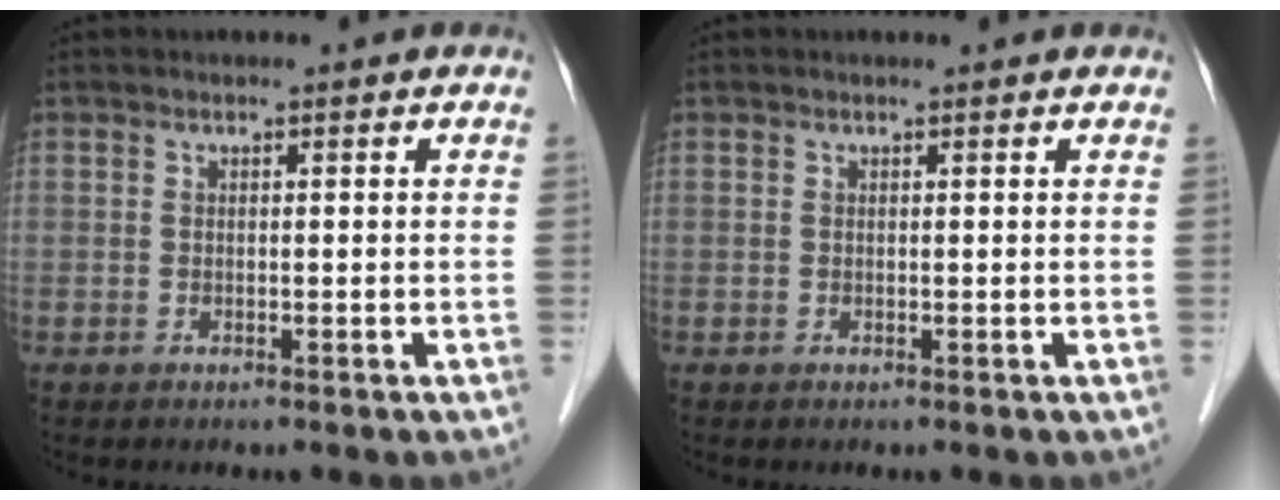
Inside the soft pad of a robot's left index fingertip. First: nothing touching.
{"total": 1.3, "force": [1.3, 0.1, 0.2], "torque": [-0.013, 0.007, 0.013]}